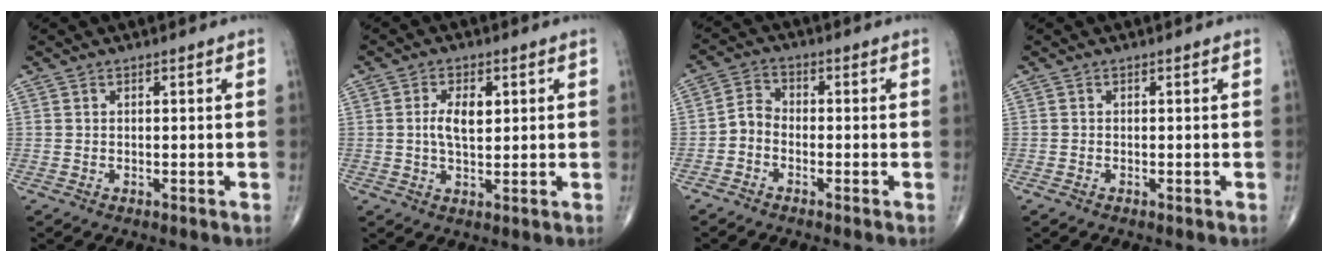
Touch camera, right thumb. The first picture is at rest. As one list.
[{"total": 5.3, "force": [1.0, 2.7, 4.4], "torque": [-0.078, -0.002, 0.015]}, {"total": 3.5, "force": [-1.7, 2.5, 1.9], "torque": [-0.027, 0.019, -0.045]}, {"total": 10.0, "force": [-6.9, 5.3, 5.0], "torque": [-0.102, 0.014, -0.131]}]